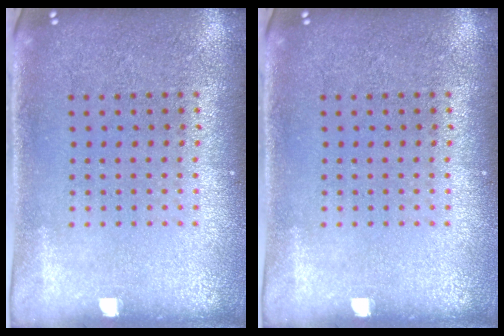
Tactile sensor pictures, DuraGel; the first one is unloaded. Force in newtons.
{"total": 0.0}